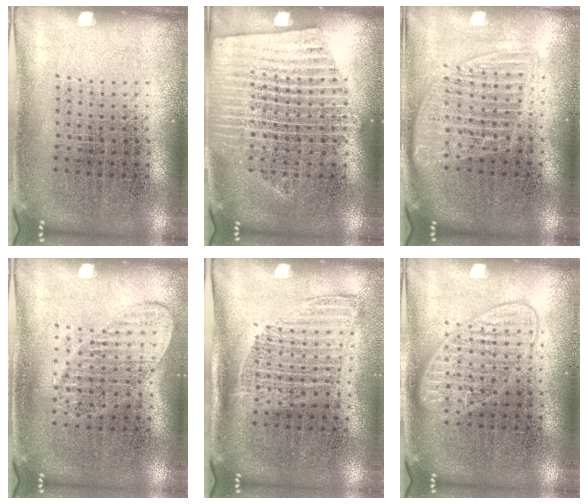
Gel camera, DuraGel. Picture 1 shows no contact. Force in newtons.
{"total": 1.6, "press": 1.6, "slide": 0.2}
{"total": 1.4, "press": 1.3, "slide": 0.6}
{"total": 1.0, "press": 1.0, "slide": 0.2}
{"total": 1.3, "press": 1.1, "slide": 0.7}
{"total": 2.7, "press": 2.7, "slide": 0.4}